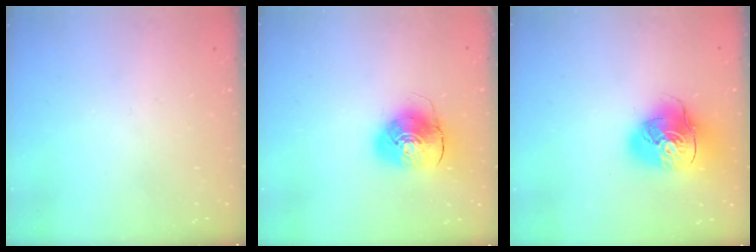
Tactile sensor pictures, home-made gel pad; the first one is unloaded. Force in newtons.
{"total": 9.7, "press": 9.6, "slide": 1.4}
{"total": 16.2, "press": 16.0, "slide": 2.4}